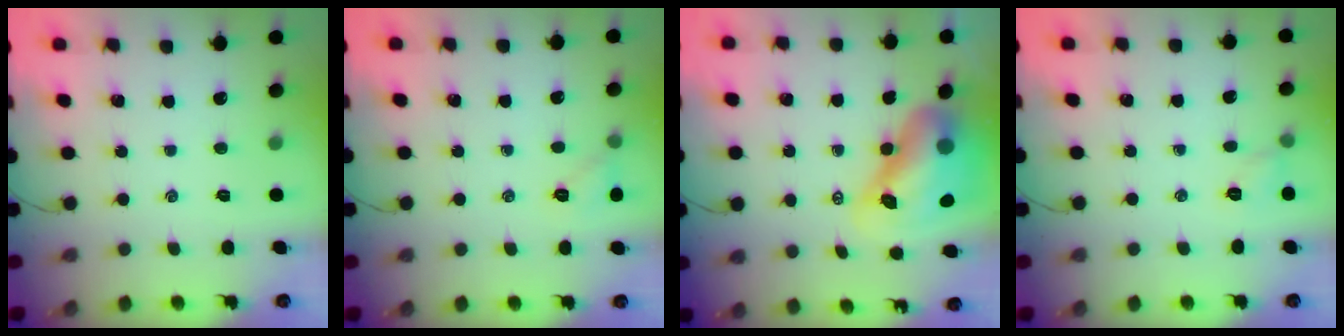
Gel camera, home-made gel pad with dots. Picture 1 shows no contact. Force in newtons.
{"total": 5.2, "press": 5.0, "slide": 1.4}
{"total": 12.6, "press": 12.1, "slide": 3.7}
{"total": 4.7, "press": 4.5, "slide": 1.1}